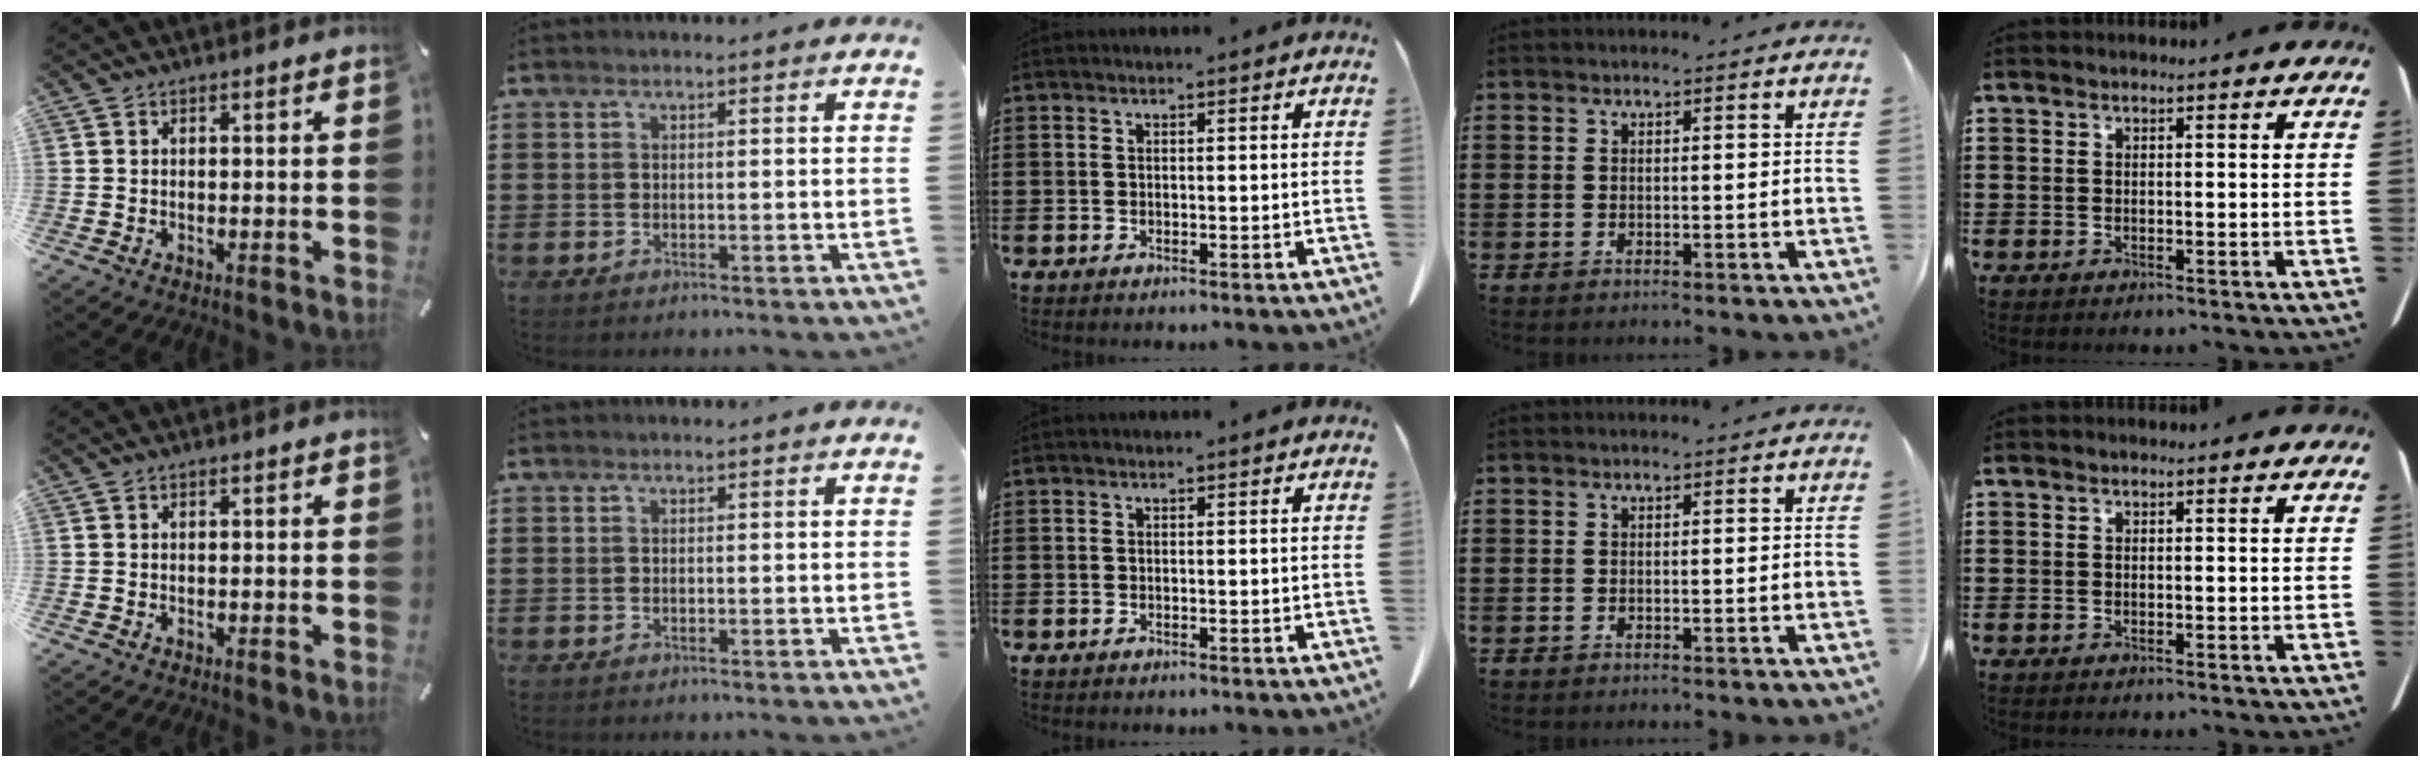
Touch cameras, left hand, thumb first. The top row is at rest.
{}